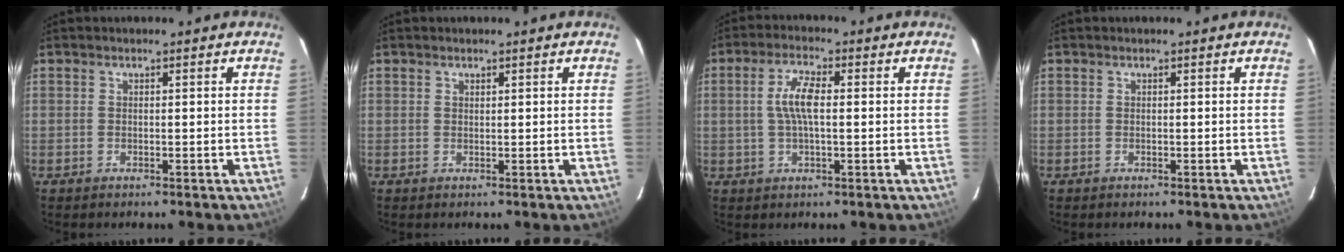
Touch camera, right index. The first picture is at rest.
{"total": 0.5, "force": [0.5, 0.1, 0.2], "torque": [-0.002, 0.001, 0.010]}
{"total": 5.9, "force": [0.5, 1.8, 5.6], "torque": [-0.108, 0.008, 0.011]}
{"total": 0.0}